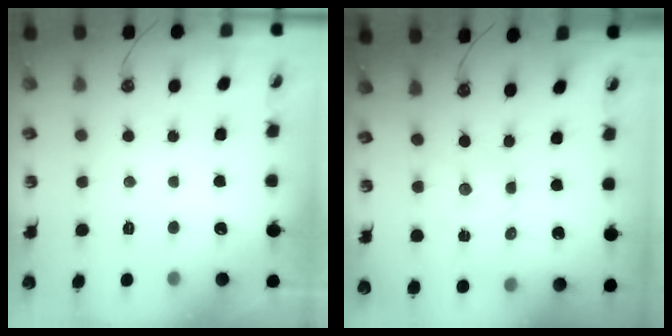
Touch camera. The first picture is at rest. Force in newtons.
{"total": 1.8, "press": 1.7, "slide": 0.4}